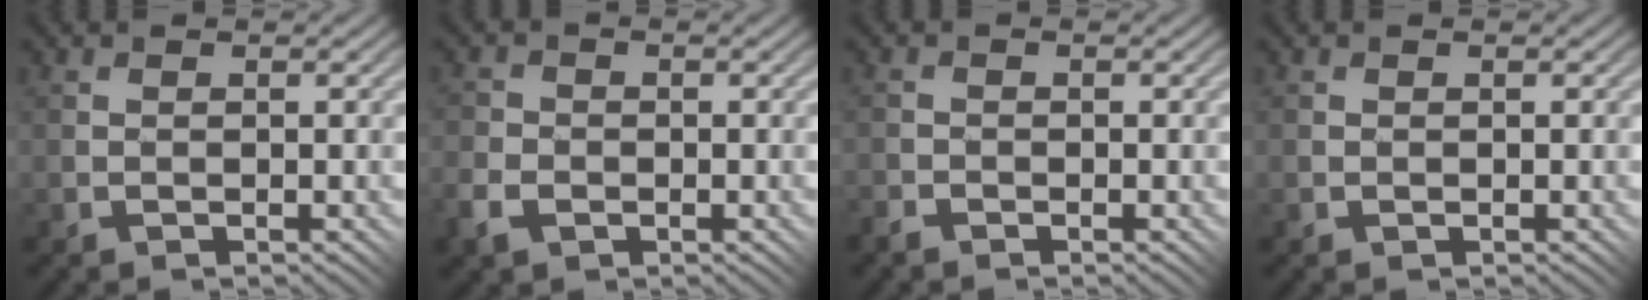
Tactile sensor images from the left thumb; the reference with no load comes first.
{"total": 4.0, "force": [-2.0, 3.0, 1.7], "torque": [-0.048, -0.008, -0.044]}
{"total": 1.5, "force": [-1.3, 0.7, 0.2], "torque": [-0.008, -0.001, -0.033]}
{"total": 0.0}